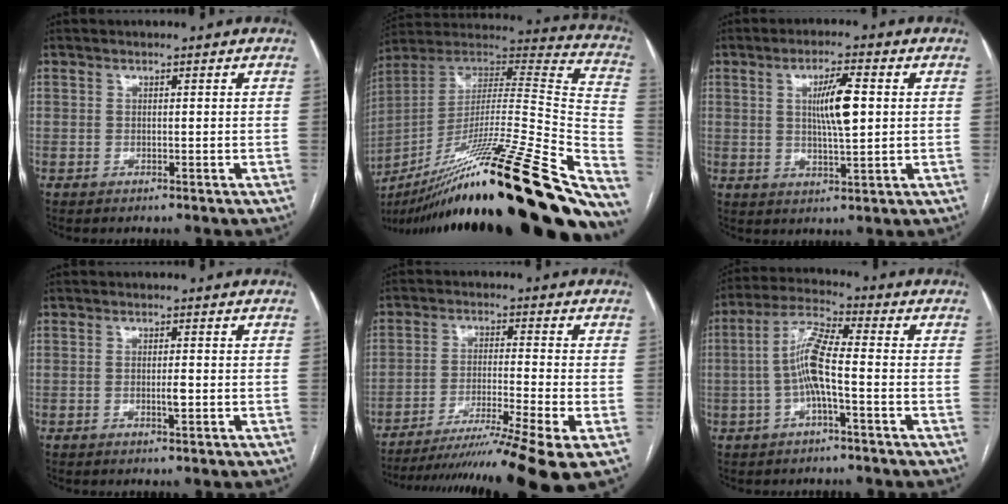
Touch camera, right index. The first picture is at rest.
{"total": 44.3, "force": [-31.8, 3.0, 30.7], "torque": [-0.398, -0.066, -0.484]}
{"total": 7.1, "force": [1.2, 1.0, 6.9], "torque": [-0.121, 0.003, 0.023]}
{"total": 1.6, "force": [-0.3, 0.2, 1.5], "torque": [-0.027, 0.000, -0.003]}
{"total": 15.2, "force": [-11.5, -2.0, 9.7], "torque": [-0.148, -0.029, -0.189]}
{"total": 7.9, "force": [-1.4, 1.0, 7.7], "torque": [-0.159, 0.017, -0.031]}